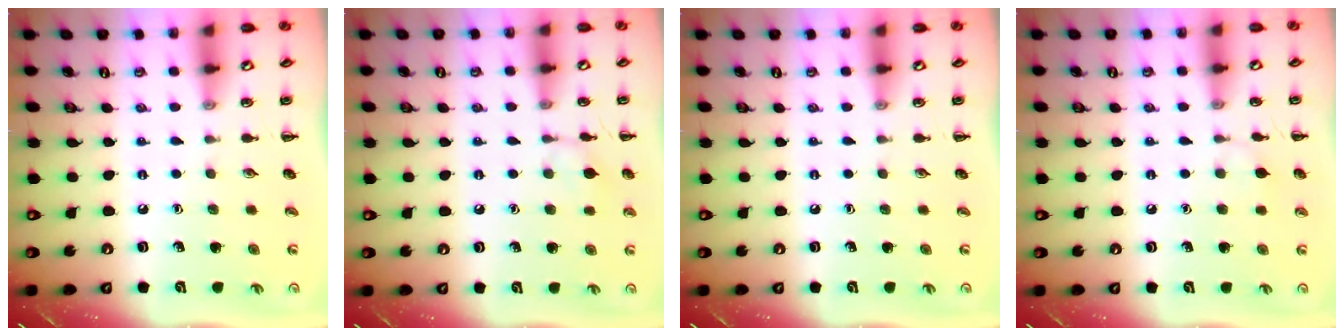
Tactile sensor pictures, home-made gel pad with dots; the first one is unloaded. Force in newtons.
{"total": 7.0, "press": 6.7, "slide": 1.7}
{"total": 0.0}
{"total": 5.4, "press": 5.1, "slide": 1.6}